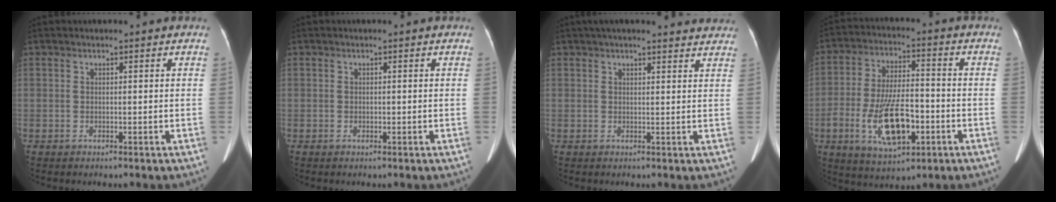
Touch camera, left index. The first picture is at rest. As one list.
[{"total": 0.5, "force": [-0.2, 0.3, 0.3], "torque": [-0.006, 0.000, -0.004]}, {"total": 14.1, "force": [12.7, 2.5, 5.4], "torque": [-0.061, 0.037, 0.149]}, {"total": 12.7, "force": [-4.3, 4.9, 10.9], "torque": [-0.213, -0.001, -0.070]}]